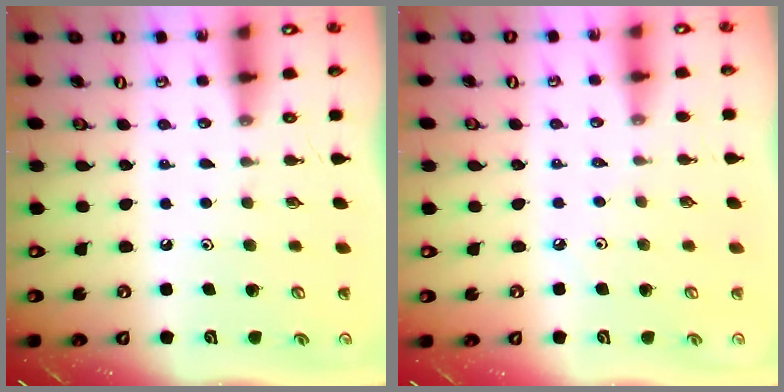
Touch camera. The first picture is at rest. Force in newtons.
{"total": 0.8, "press": 0.7, "slide": 0.3}